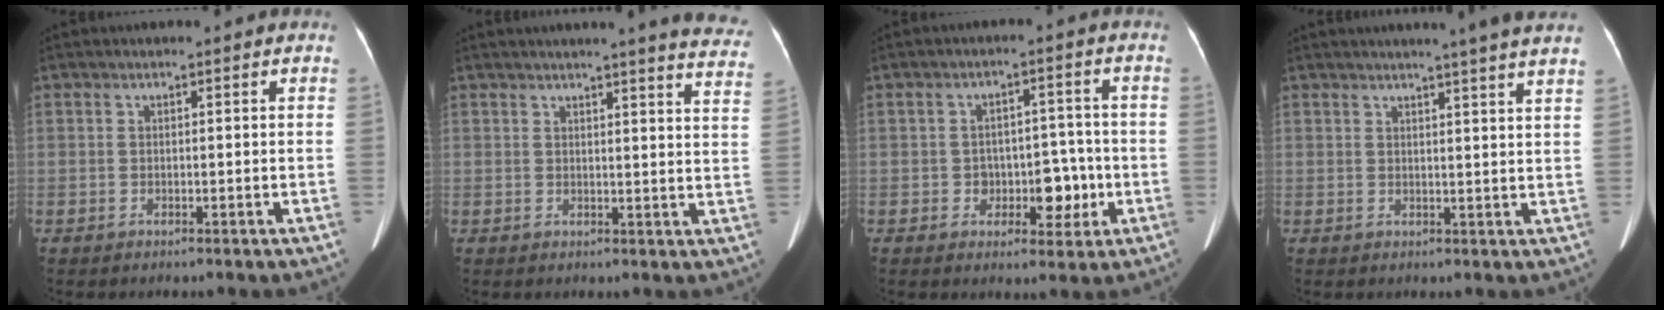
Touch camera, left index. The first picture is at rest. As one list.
[{"total": 13.8, "force": [12.7, 0.2, 5.3], "torque": [-0.047, -0.065, 0.119]}, {"total": 6.0, "force": [-1.9, 3.9, 4.2], "torque": [-0.048, 0.020, -0.019]}, {"total": 9.2, "force": [8.0, -1.2, 4.4], "torque": [-0.052, -0.006, 0.075]}]